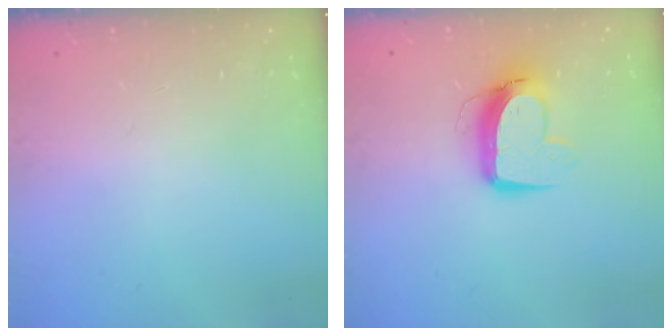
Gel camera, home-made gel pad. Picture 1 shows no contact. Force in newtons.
{"total": 10.9, "press": 10.9, "slide": 1.2}